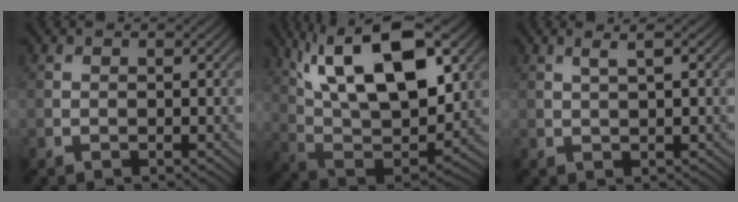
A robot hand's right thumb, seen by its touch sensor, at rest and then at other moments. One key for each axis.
{"total": 18.8, "fx": 8.5, "fy": 8.1, "fz": 14.6, "tx": -0.281, "ty": 0.033, "tz": 0.139}
{"total": 1.9, "fx": 0.7, "fy": 0.3, "fz": 1.7, "tx": -0.027, "ty": 0.005, "tz": 0.013}